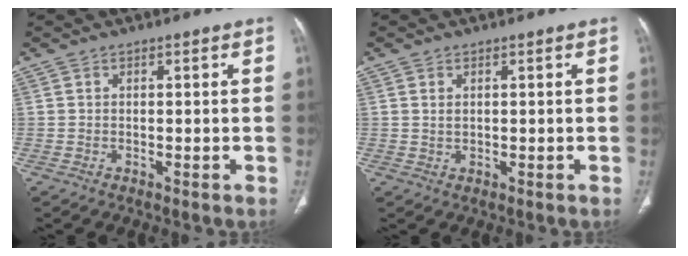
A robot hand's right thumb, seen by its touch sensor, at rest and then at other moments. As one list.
[{"total": 1.3, "force": [0.5, 0.8, 0.9], "torque": [-0.017, -0.002, 0.016]}]